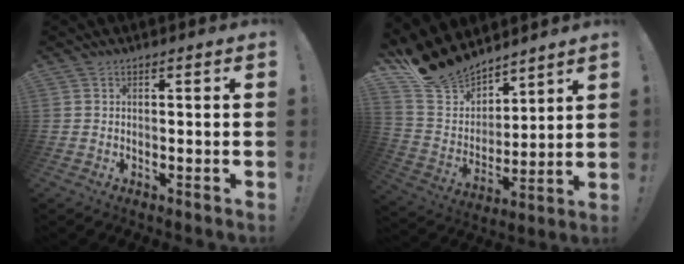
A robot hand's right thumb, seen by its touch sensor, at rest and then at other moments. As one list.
[{"total": 17.0, "force": [14.9, 7.5, 3.4], "torque": [-0.086, -0.114, 0.288]}]